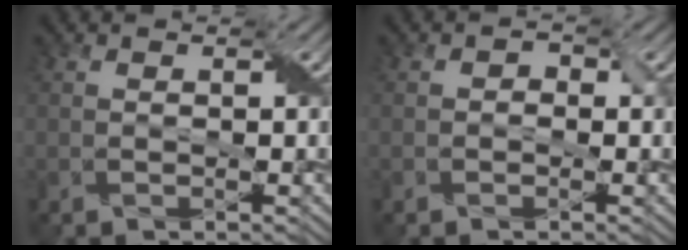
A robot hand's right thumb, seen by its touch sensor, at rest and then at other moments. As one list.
[{"total": 1.1, "force": [-0.3, 1.0, 0.4], "torque": [-0.007, -0.001, -0.010]}]